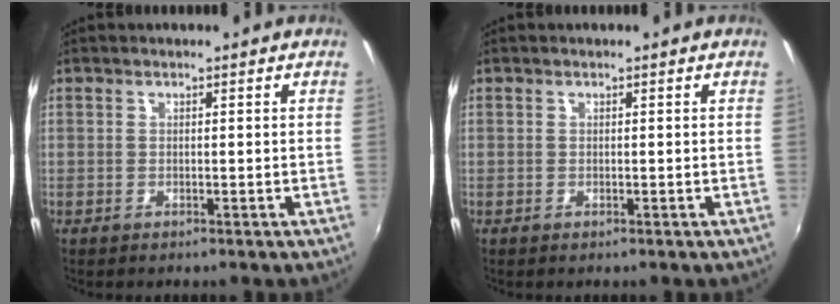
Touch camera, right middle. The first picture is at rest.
{"total": 0.0}